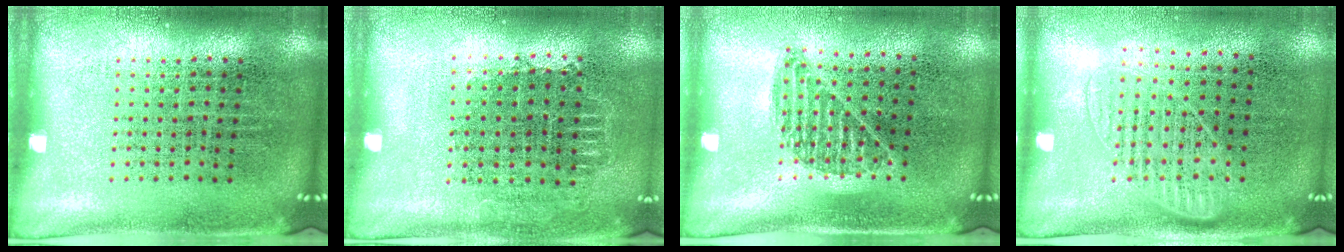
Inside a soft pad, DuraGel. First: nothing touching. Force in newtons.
{"total": 0.7, "press": 0.7, "slide": 0.3}
{"total": 0.9, "press": 0.8, "slide": 0.4}
{"total": 1.2, "press": 1.1, "slide": 0.6}